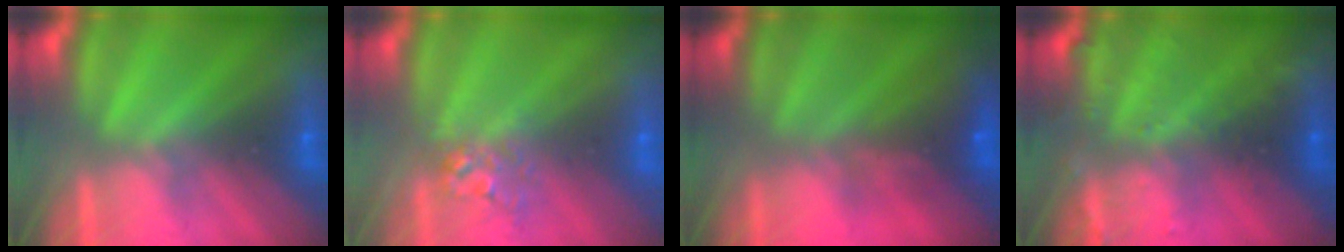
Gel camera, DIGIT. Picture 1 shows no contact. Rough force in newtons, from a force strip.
{"total": 2.7}
{"total": 7.5}
{"total": 2.9}